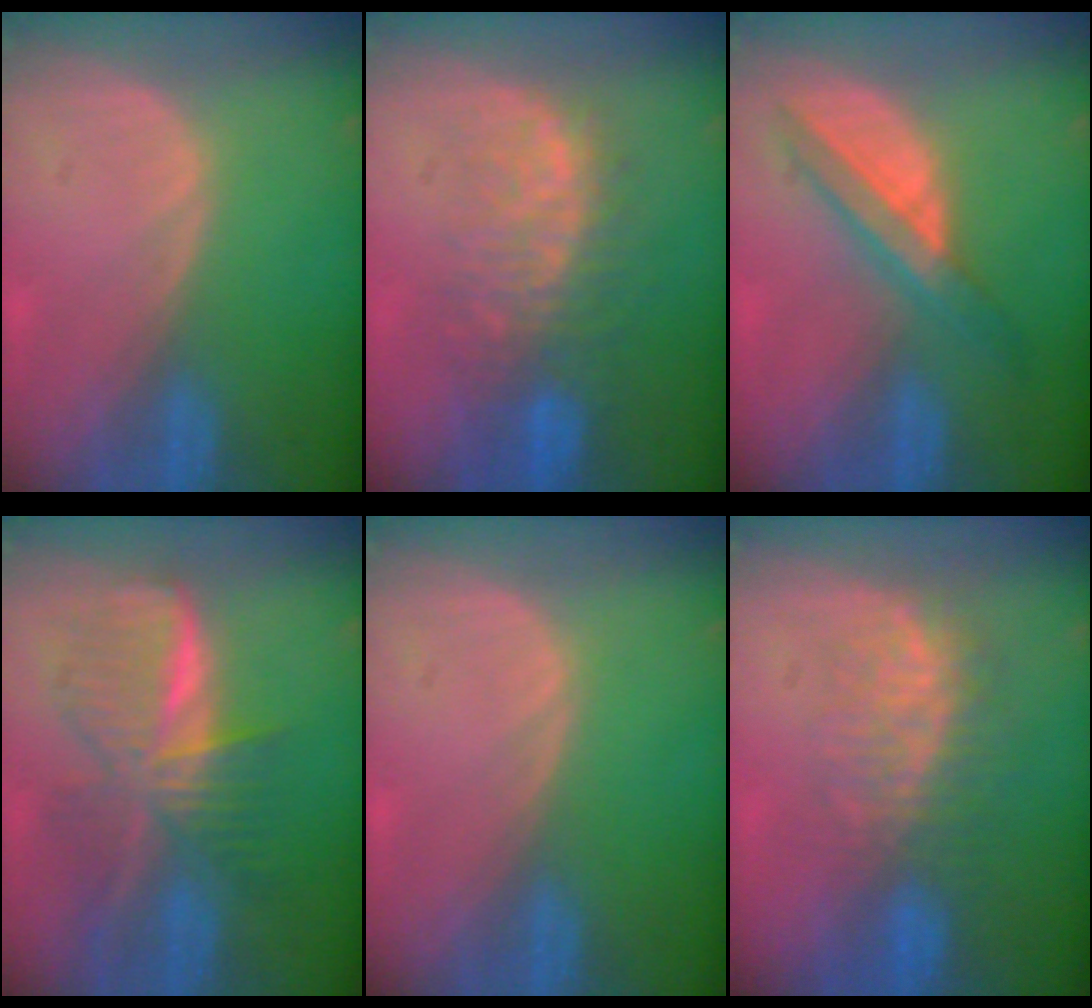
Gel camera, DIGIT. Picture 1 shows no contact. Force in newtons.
{"total": 9.1, "press": 8.3, "slide": 3.8}
{"total": 5.8, "press": 5.7, "slide": 1.4}
{"total": 9.0, "press": 9.0, "slide": 0.6}
{"total": 0.0}
{"total": 8.1, "press": 7.5, "slide": 3.0}